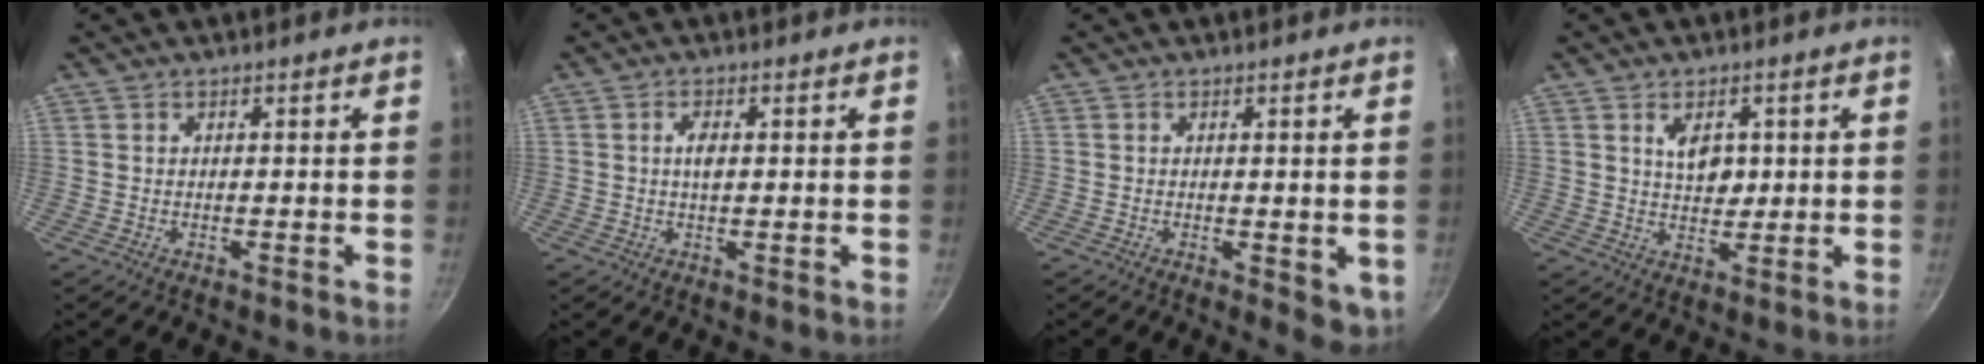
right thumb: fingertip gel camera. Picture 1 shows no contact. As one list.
[{"total": 3.2, "force": [0.8, 2.0, 2.4], "torque": [-0.028, -0.002, 0.012]}, {"total": 5.0, "force": [-0.6, 2.3, 4.4], "torque": [-0.052, -0.011, -0.005]}, {"total": 5.6, "force": [1.6, 3.6, 4.0], "torque": [-0.045, -0.013, 0.027]}]